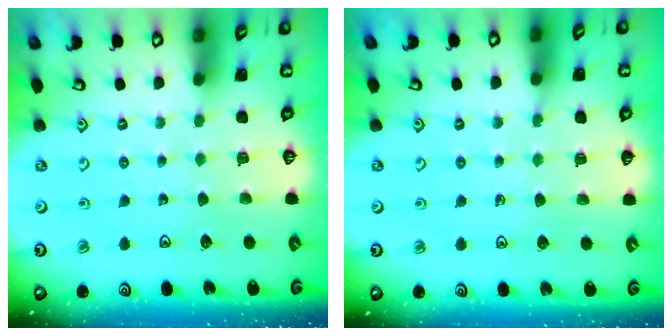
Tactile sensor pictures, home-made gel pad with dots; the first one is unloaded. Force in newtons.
{"total": 4.8, "press": 4.7, "slide": 1.0}